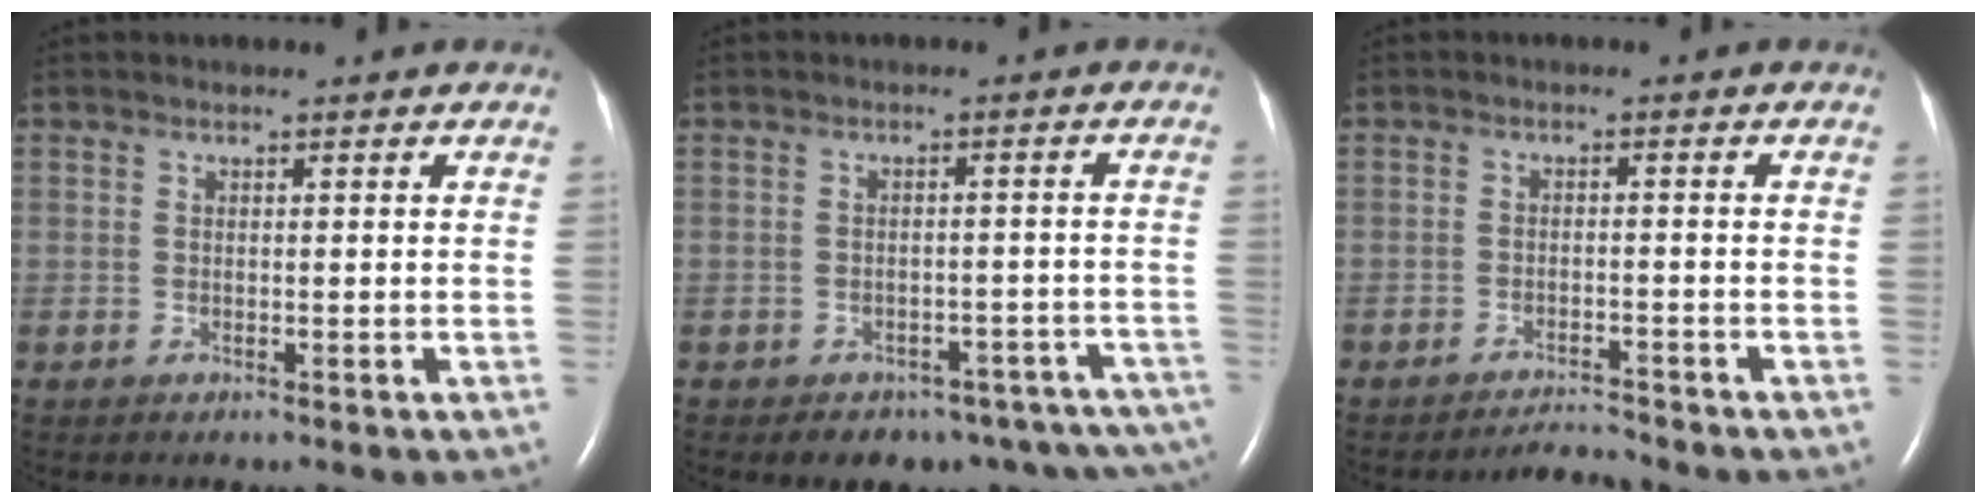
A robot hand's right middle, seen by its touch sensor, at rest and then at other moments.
{"total": 14.4, "force": [-11.3, 7.2, 5.1], "torque": [-0.051, 0.026, -0.114]}
{"total": 2.6, "force": [-2.5, -0.5, -0.3], "torque": [0.001, -0.014, -0.039]}